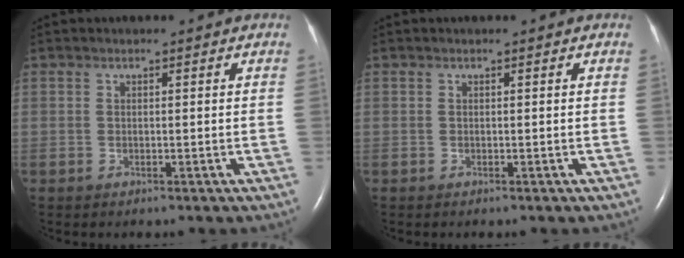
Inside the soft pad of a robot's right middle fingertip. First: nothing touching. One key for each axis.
{"total": 0.0}